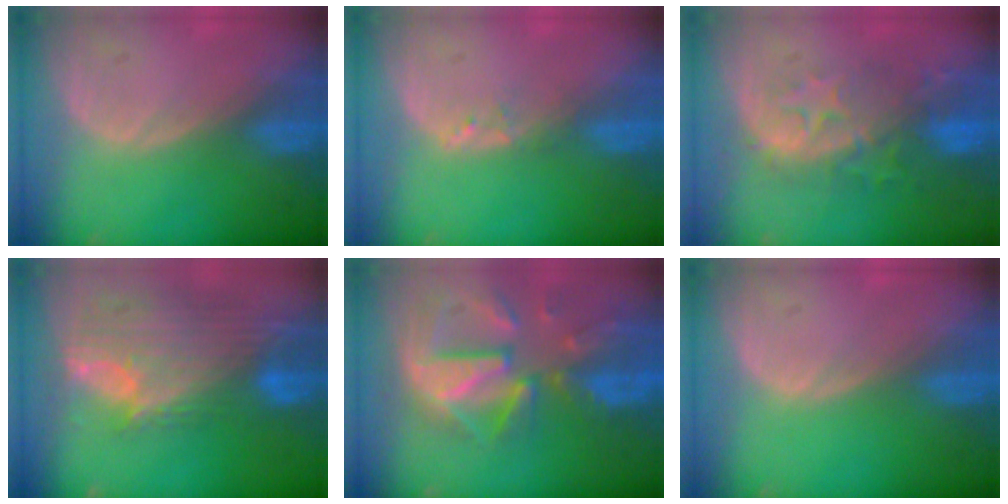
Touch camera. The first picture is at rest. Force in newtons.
{"total": 1.2, "press": 1.1, "slide": 0.2}
{"total": 9.5, "press": 8.7, "slide": 4.0}
{"total": 12.1, "press": 10.2, "slide": 6.5}
{"total": 12.1, "press": 10.6, "slide": 5.9}
{"total": 0.0}